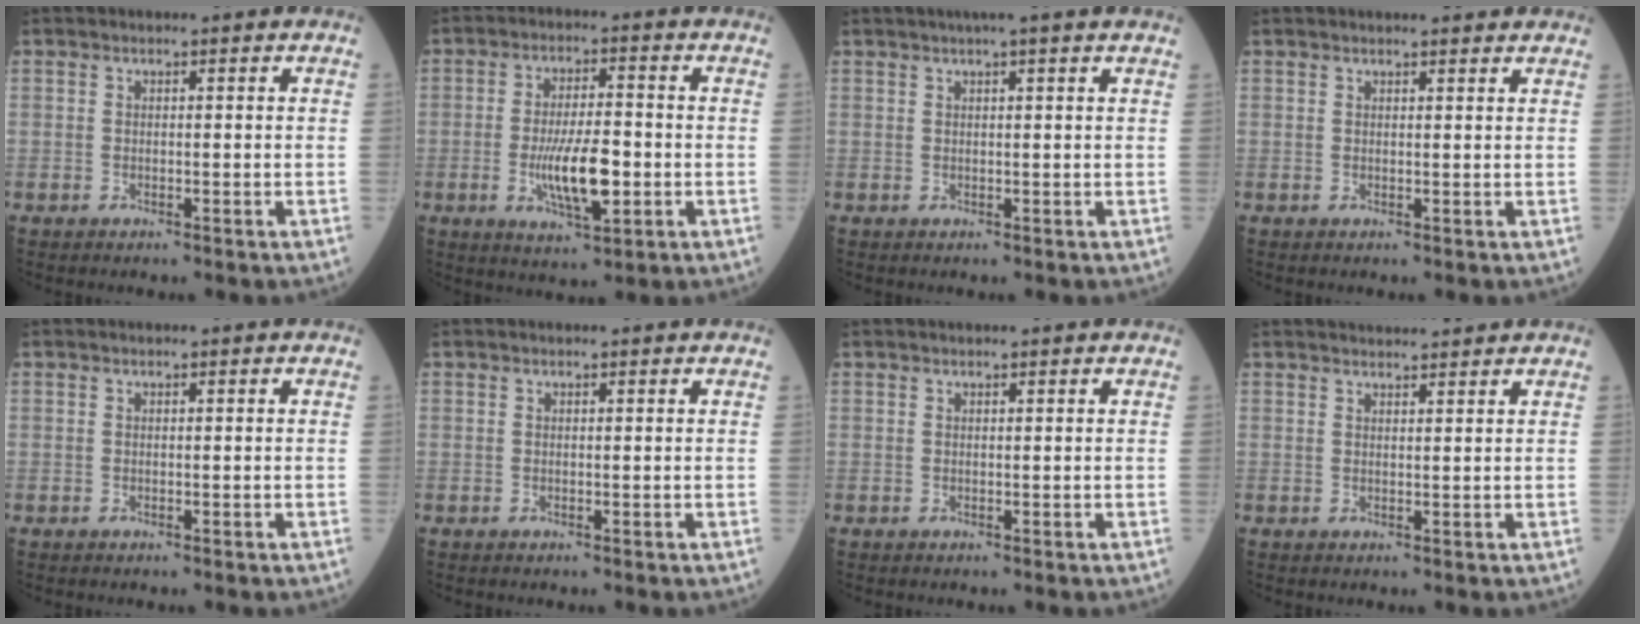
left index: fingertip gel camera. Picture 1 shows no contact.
{"total": 8.8, "force": [-2.0, 2.3, 8.3], "torque": [-0.159, -0.007, -0.033]}
{"total": 4.2, "force": [3.3, -0.7, 2.5], "torque": [-0.032, 0.021, 0.046]}
{"total": 4.1, "force": [3.8, 0.6, 1.5], "torque": [-0.019, 0.015, 0.042]}
{"total": 0.0}
{"total": 0.0}
{"total": 1.3, "force": [1.2, 0.1, 0.4], "torque": [-0.007, 0.017, 0.019]}
{"total": 4.2, "force": [4.1, -0.1, 0.8], "torque": [-0.015, 0.023, 0.059]}